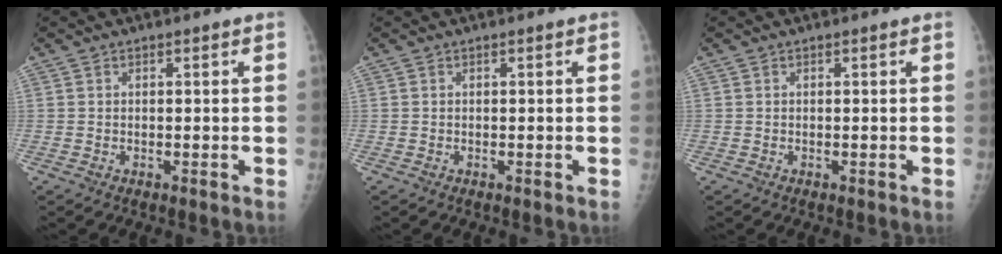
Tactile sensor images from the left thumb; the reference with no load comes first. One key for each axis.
{"total": 0.0}
{"total": 0.0}